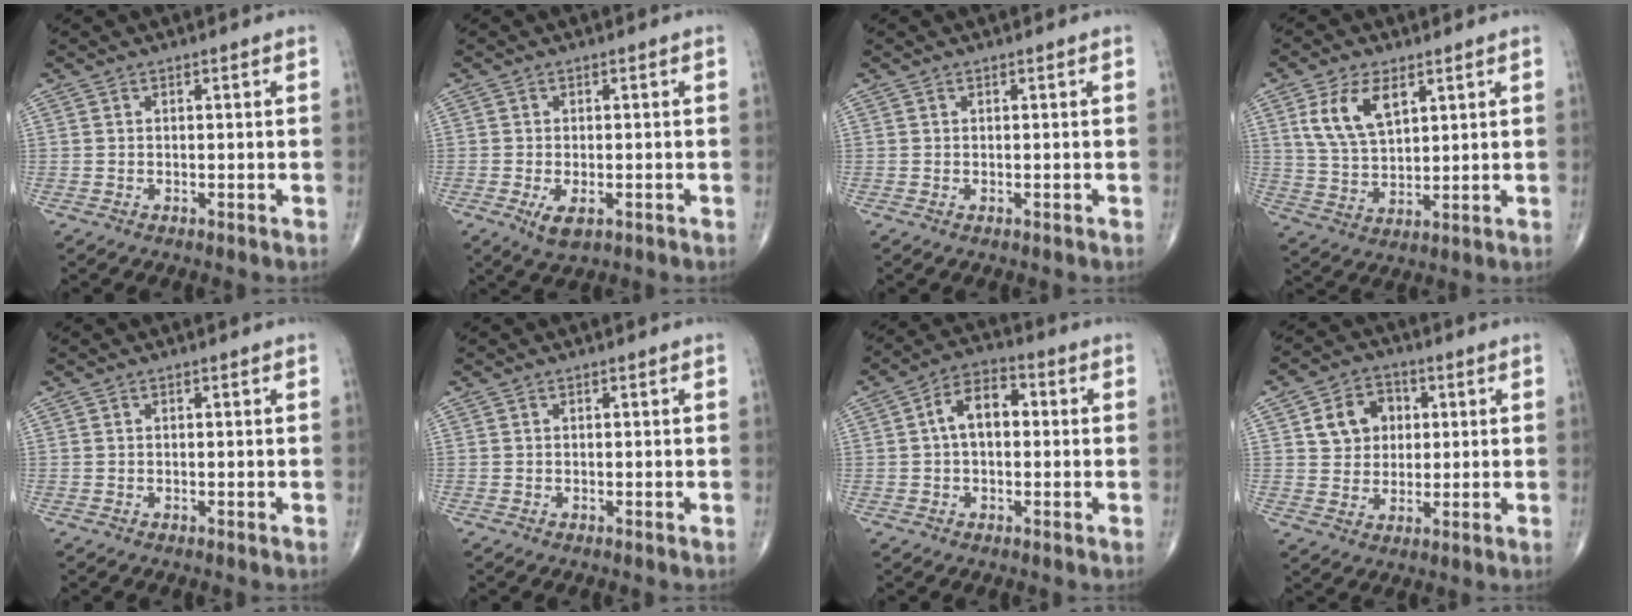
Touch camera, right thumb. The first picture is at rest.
{"total": 3.8, "force": [-1.4, 1.8, 3.0], "torque": [-0.056, -0.008, -0.020]}
{"total": 0.0}
{"total": 10.0, "force": [4.4, 5.3, 7.2], "torque": [-0.128, -0.017, 0.091]}
{"total": 0.0}
{"total": 0.0}
{"total": 7.8, "force": [0.7, 4.8, 6.1], "torque": [-0.091, 0.027, 0.001]}
{"total": 8.7, "force": [2.3, 7.2, 4.2], "torque": [-0.030, -0.003, 0.036]}